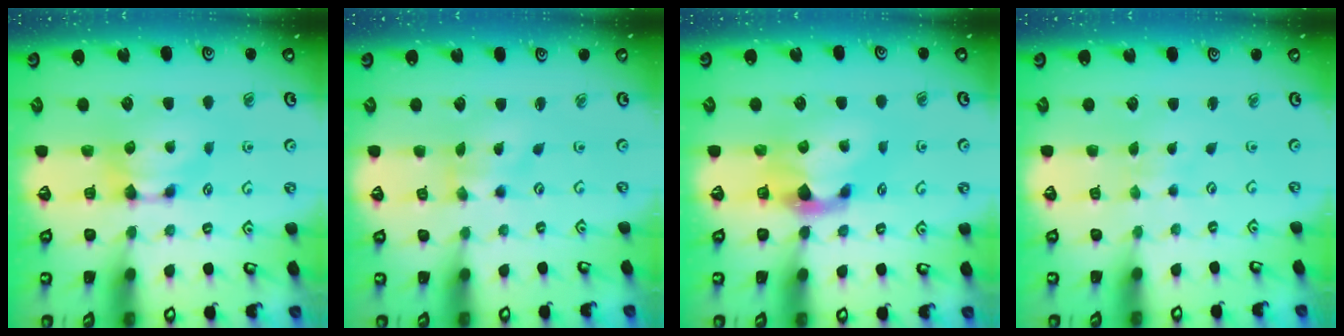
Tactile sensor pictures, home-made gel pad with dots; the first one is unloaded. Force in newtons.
{"total": 2.1, "press": 1.8, "slide": 1.1}
{"total": 2.3, "press": 1.9, "slide": 1.2}
{"total": 4.2, "press": 4.2, "slide": 0.1}